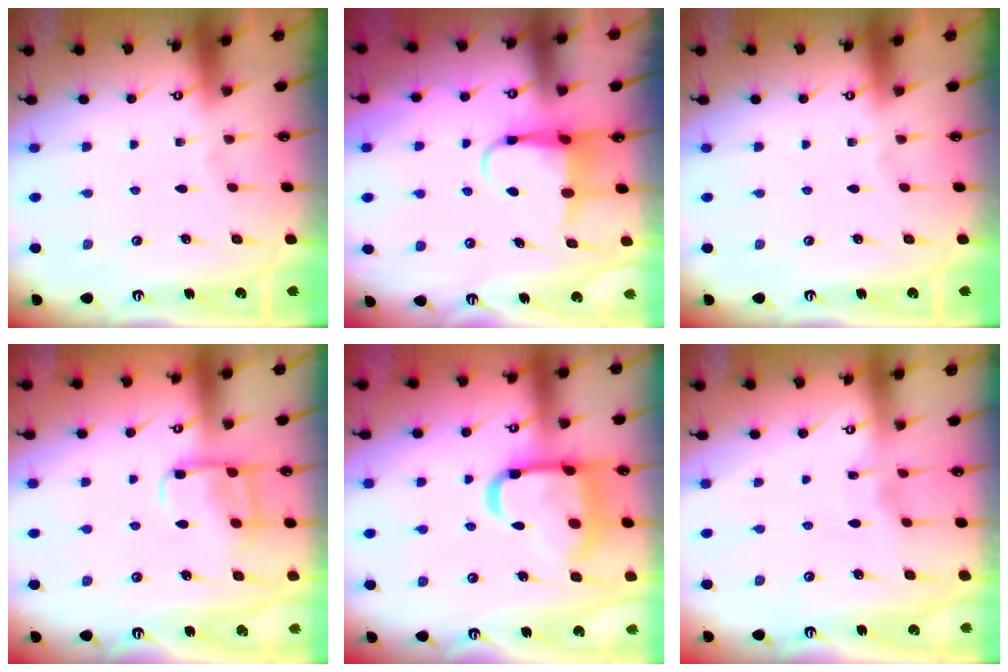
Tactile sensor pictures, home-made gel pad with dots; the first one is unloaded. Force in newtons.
{"total": 5.5, "press": 5.5, "slide": 0.4}
{"total": 0.0}
{"total": 11.1, "press": 11.0, "slide": 1.1}
{"total": 18.9, "press": 18.8, "slide": 1.8}
{"total": 2.5, "press": 2.5, "slide": 0.2}